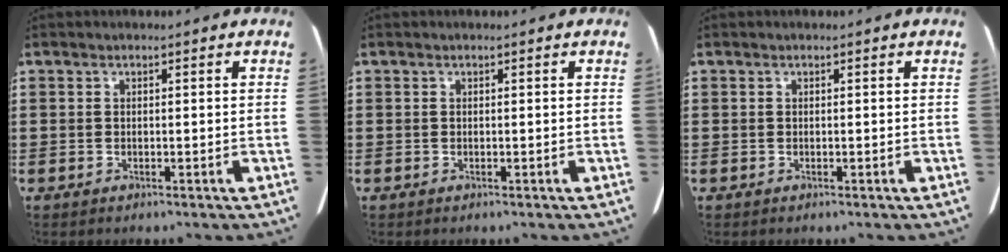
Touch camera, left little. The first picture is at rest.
{"total": 0.0}
{"total": 0.0}